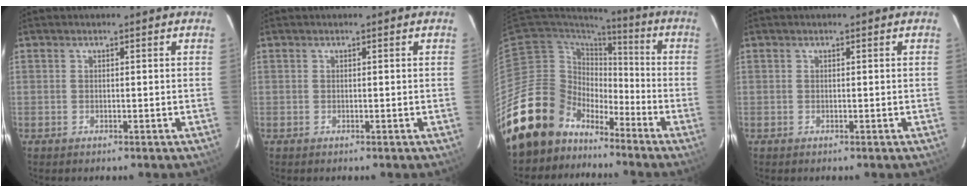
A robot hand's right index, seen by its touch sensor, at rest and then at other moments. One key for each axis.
{"total": 0.0}
{"total": 16.2, "fx": -11.5, "fy": 11.1, "fz": 2.6, "tx": -0.083, "ty": 0.028, "tz": -0.193}
{"total": 0.0}